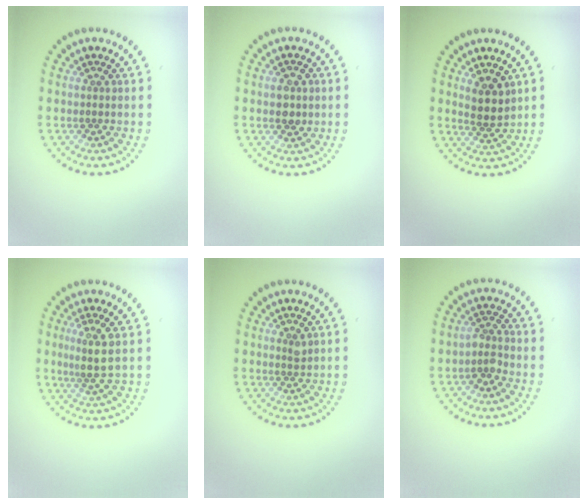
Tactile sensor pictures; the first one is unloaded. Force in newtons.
{"total": 1.9, "press": 1.9, "slide": 0.1}
{"total": 2.6, "press": 2.3, "slide": 1.1}
{"total": 2.6, "press": 2.0, "slide": 1.6}
{"total": 0.7, "press": 0.5, "slide": 0.5}
{"total": 1.9, "press": 1.4, "slide": 1.2}